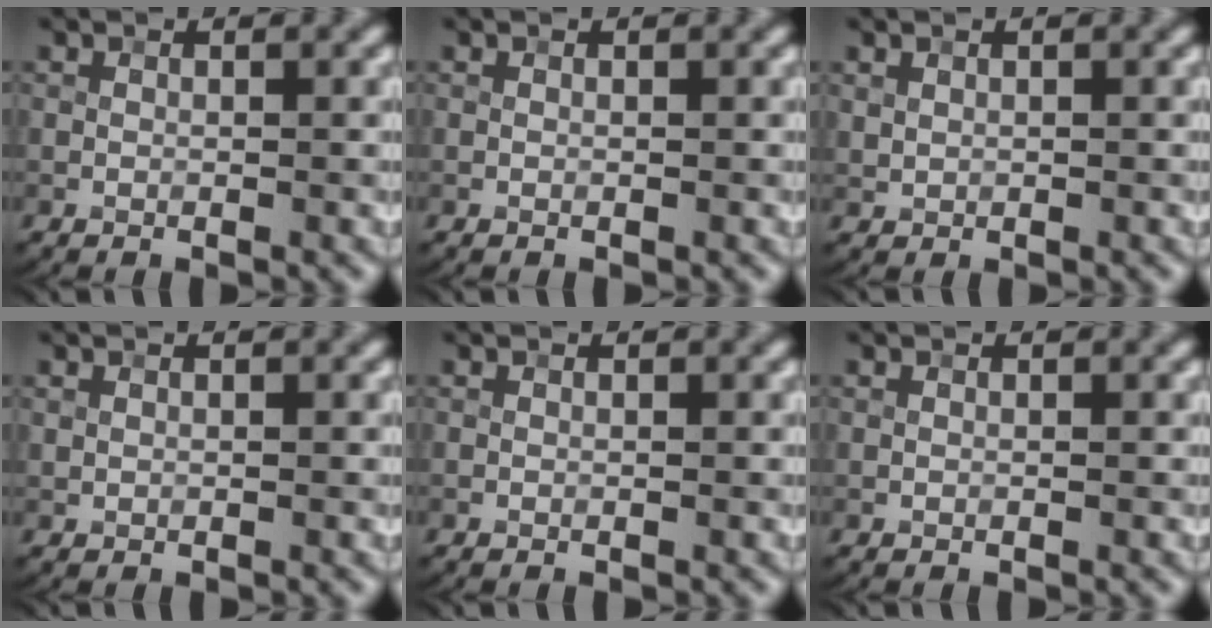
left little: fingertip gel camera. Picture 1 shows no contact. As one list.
[{"total": 0.0}, {"total": 0.6, "force": [0.3, 0.5, 0.2], "torque": [-0.002, -0.003, 0.011]}, {"total": 0.0}, {"total": 0.0}, {"total": 0.0}]